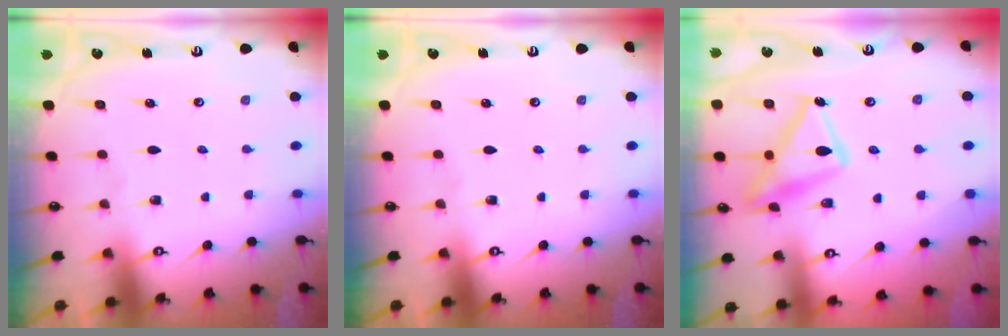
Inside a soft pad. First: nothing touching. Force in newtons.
{"total": 0.0}
{"total": 17.8, "press": 17.8, "slide": 1.1}